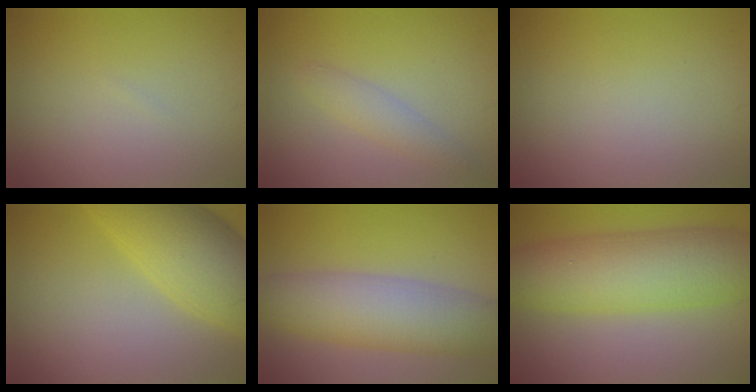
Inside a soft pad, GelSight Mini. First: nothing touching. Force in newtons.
{"total": 2.0, "press": 2.0, "slide": 0.1}
{"total": 0.0}
{"total": 7.7, "press": 7.7, "slide": 0.3}
{"total": 7.5, "press": 7.5, "slide": 0.5}
{"total": 9.7, "press": 9.7, "slide": 0.3}